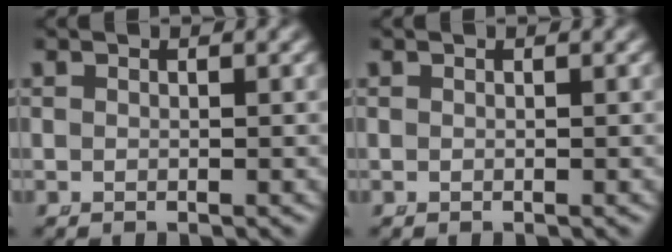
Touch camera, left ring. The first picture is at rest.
{"total": 0.0}